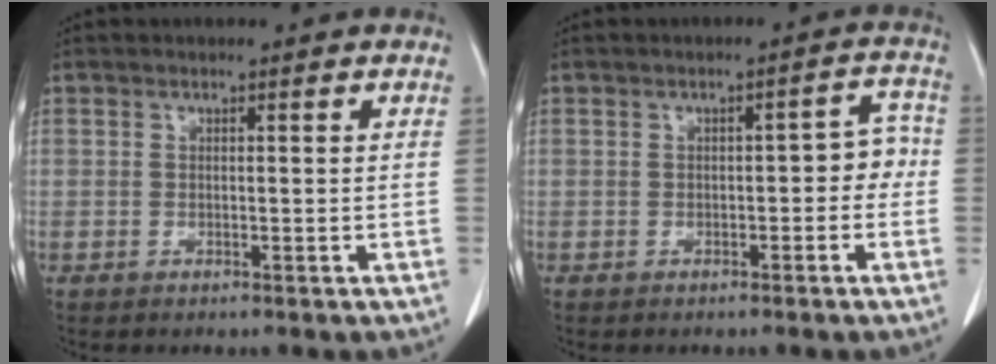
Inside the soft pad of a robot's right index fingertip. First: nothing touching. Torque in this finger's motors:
{"motor_torque": [0.26, -0.14, 0.05, 0.02]}